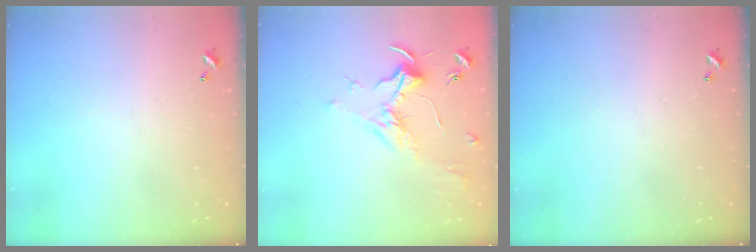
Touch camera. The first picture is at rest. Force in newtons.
{"total": 1.7, "press": 1.5, "slide": 0.8}
{"total": 0.0}